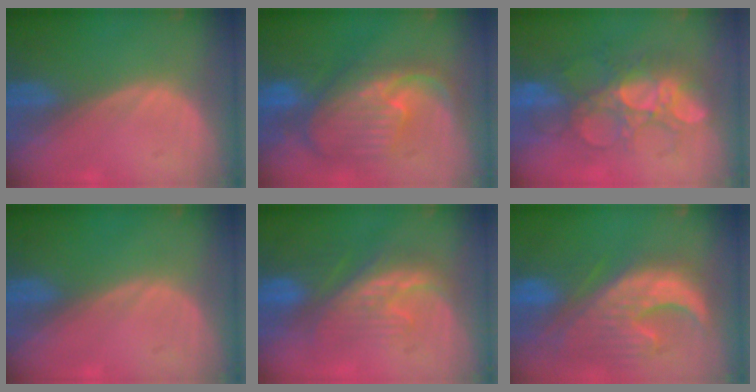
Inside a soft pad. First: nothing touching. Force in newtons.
{"total": 10.9, "press": 9.6, "slide": 5.2}
{"total": 8.8, "press": 8.7, "slide": 1.6}
{"total": 0.0}
{"total": 8.2, "press": 7.9, "slide": 1.8}
{"total": 12.6, "press": 11.1, "slide": 6.0}